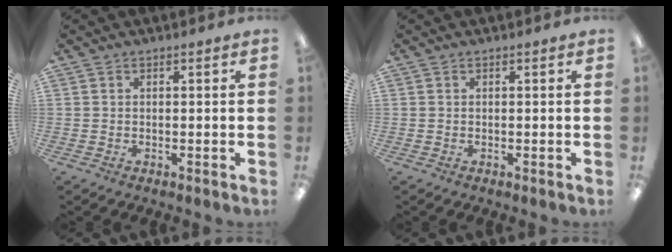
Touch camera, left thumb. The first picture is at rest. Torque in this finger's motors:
{"motor_torque": [0.00, 0.00, -0.02, -0.01, 0.00]}